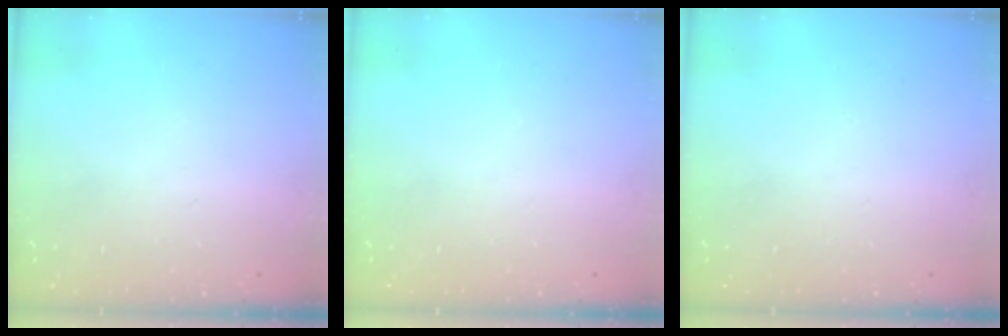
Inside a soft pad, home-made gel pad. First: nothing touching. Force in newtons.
{"total": 0.0}
{"total": 0.0}